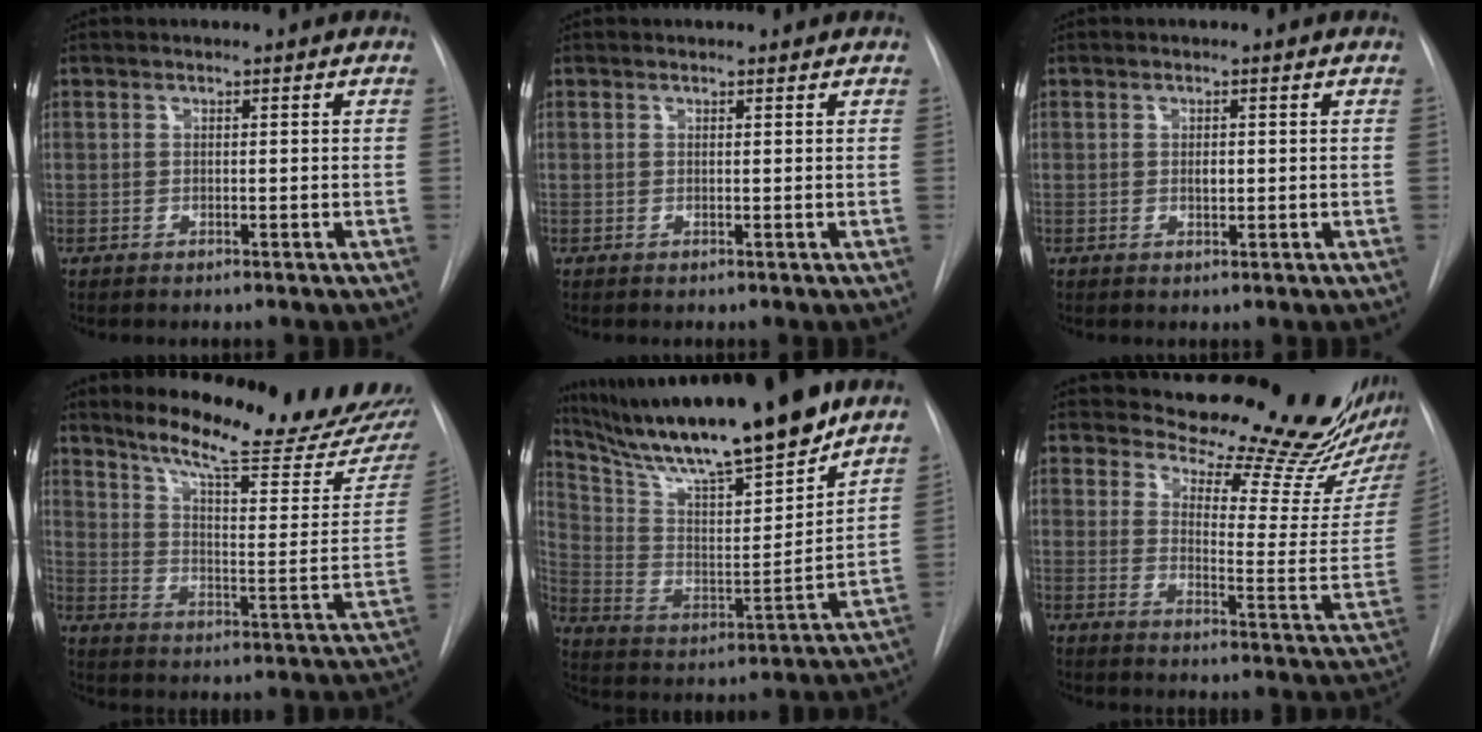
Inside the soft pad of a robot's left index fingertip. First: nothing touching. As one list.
[{"total": 0.9, "force": [0.8, 0.2, 0.1], "torque": [-0.008, 0.004, 0.011]}, {"total": 1.2, "force": [0.1, 0.6, 1.0], "torque": [-0.016, -0.001, 0.003]}, {"total": 22.7, "force": [20.6, 1.2, 9.5], "torque": [-0.137, -0.098, 0.270]}, {"total": 23.0, "force": [19.2, 1.6, 12.6], "torque": [-0.229, -0.013, 0.321]}, {"total": 21.8, "force": [19.8, 3.9, 8.2], "torque": [-0.106, -0.108, 0.242]}]